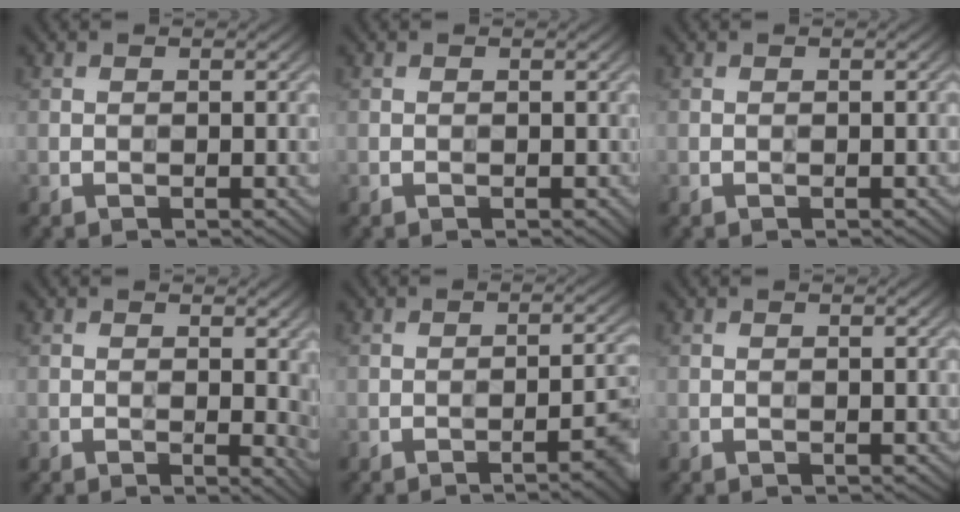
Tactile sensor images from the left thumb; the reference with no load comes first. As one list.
[{"total": 0.0}, {"total": 0.0}, {"total": 3.6, "force": [0.5, 1.6, 3.2], "torque": [-0.036, -0.001, 0.005]}, {"total": 4.8, "force": [-2.4, 1.0, 4.0], "torque": [-0.043, 0.012, -0.037]}, {"total": 0.0}]